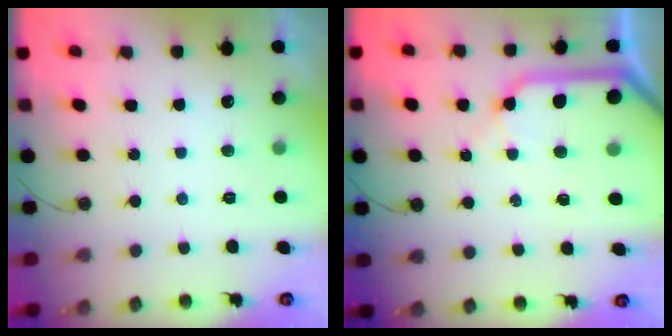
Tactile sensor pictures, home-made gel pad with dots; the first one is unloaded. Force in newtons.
{"total": 13.3, "press": 13.2, "slide": 1.5}